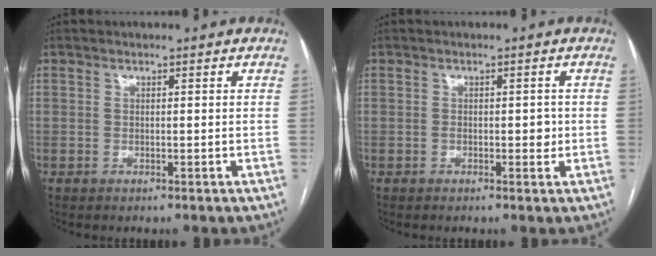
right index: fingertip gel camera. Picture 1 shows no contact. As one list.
[{"total": 1.9, "force": [-0.3, 1.0, 1.6], "torque": [-0.022, 0.001, -0.002]}]